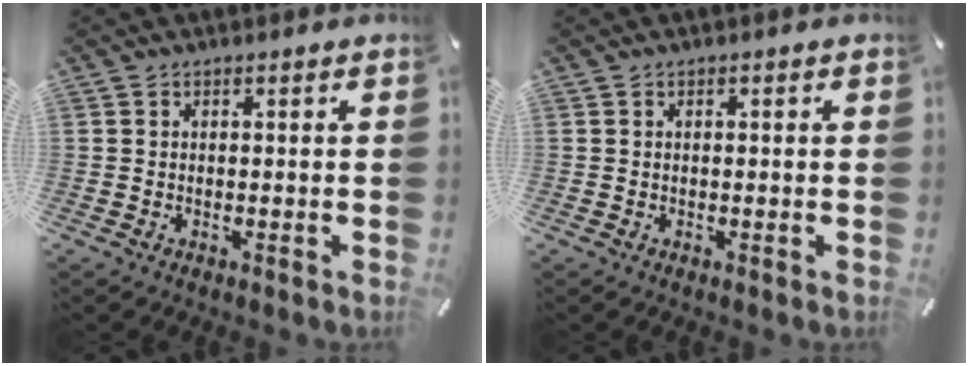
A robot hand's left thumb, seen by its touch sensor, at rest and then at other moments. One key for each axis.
{"total": 0.0}